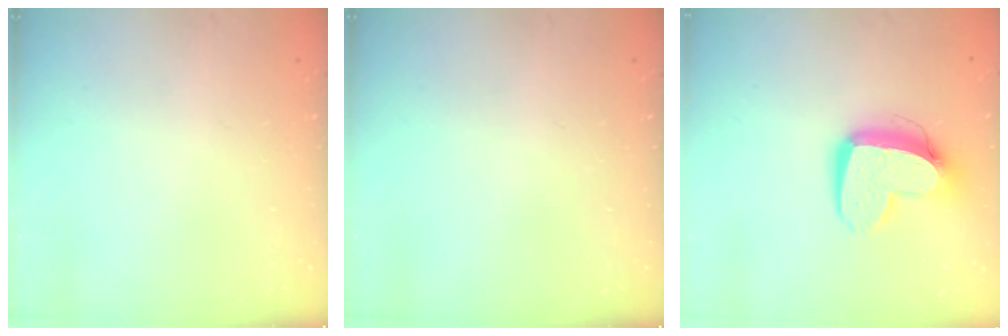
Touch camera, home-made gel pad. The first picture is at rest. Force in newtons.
{"total": 0.0}
{"total": 13.0, "press": 12.9, "slide": 1.4}